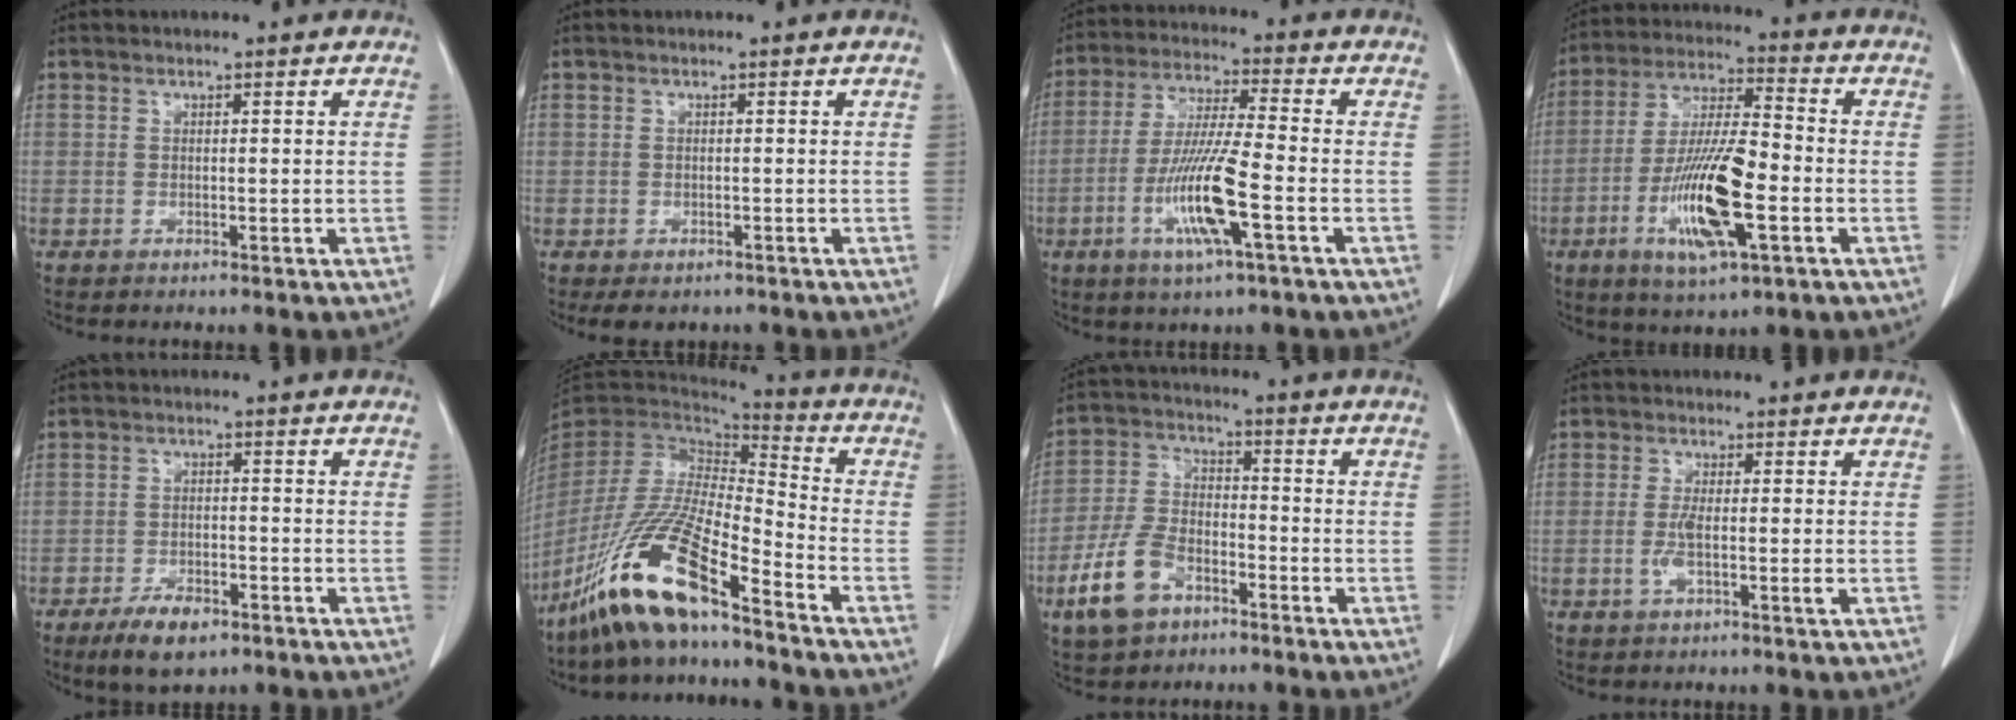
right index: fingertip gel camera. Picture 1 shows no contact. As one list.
[{"total": 3.4, "force": [-2.5, 2.2, 1.0], "torque": [-0.009, -0.001, -0.031]}, {"total": 11.8, "force": [-3.9, 0.3, 11.1], "torque": [-0.222, -0.013, -0.075]}, {"total": 14.8, "force": [-4.6, 2.7, 13.8], "torque": [-0.271, -0.009, -0.080]}, {"total": 5.9, "force": [-3.9, 2.3, 3.7], "torque": [-0.070, -0.004, -0.062]}, {"total": 16.4, "force": [-10.9, 2.2, 12.0], "torque": [-0.245, -0.027, -0.209]}, {"total": 10.0, "force": [-5.5, 5.5, 6.2], "torque": [-0.152, 0.003, -0.105]}, {"total": 3.3, "force": [-0.7, 0.2, 3.3], "torque": [-0.065, -0.004, -0.014]}]